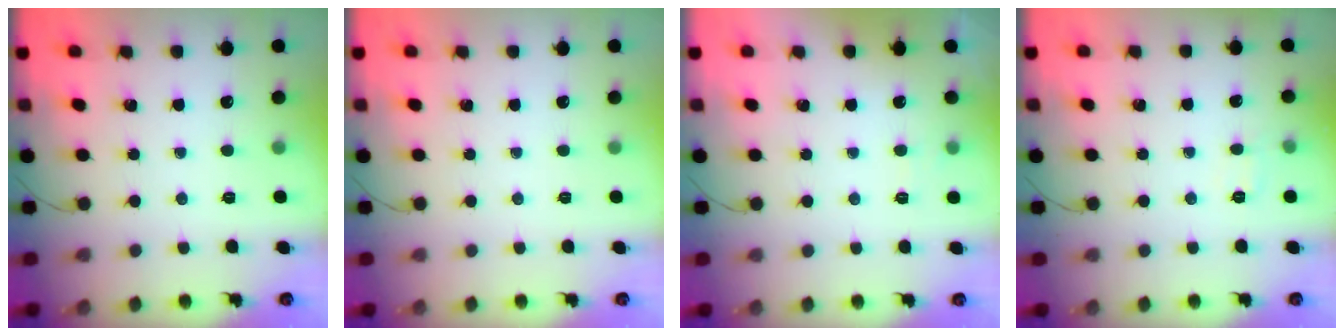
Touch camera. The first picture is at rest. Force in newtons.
{"total": 0.0}
{"total": 3.0, "press": 2.6, "slide": 1.6}
{"total": 6.3, "press": 6.2, "slide": 1.1}